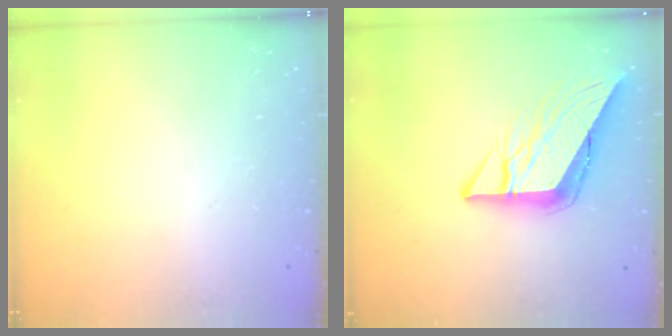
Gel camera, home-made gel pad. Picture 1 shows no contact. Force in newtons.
{"total": 11.6, "press": 11.5, "slide": 1.4}